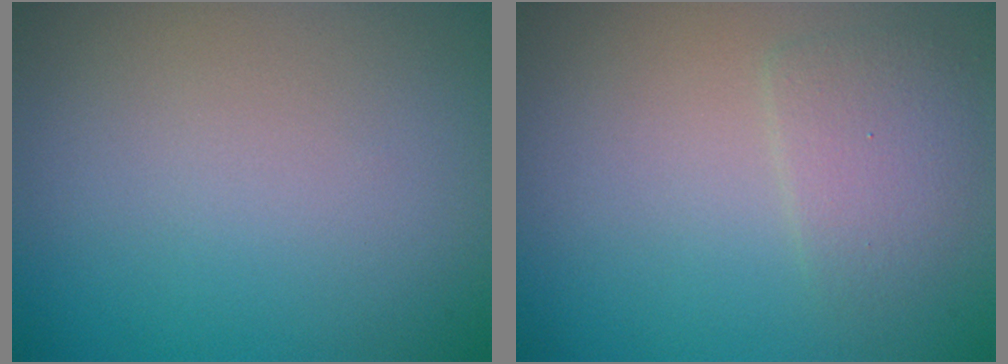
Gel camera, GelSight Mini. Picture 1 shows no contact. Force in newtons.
{"total": 2.0, "press": 2.0, "slide": 0.1}